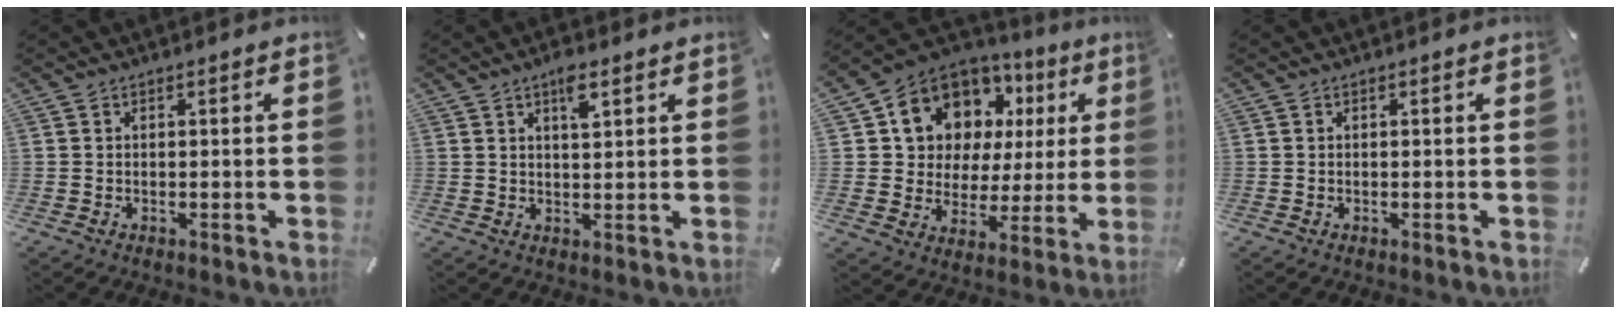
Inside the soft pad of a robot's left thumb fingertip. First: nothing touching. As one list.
[{"total": 4.3, "force": [2.5, 1.6, 3.2], "torque": [-0.045, -0.006, 0.037]}, {"total": 12.0, "force": [5.8, 9.9, 3.5], "torque": [-0.077, -0.040, 0.114]}, {"total": 0.0}]